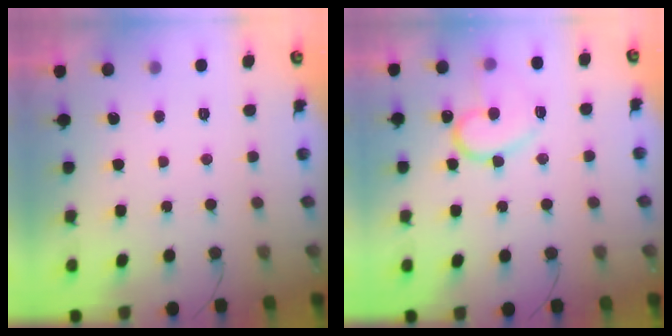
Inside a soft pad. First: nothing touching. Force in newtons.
{"total": 15.4, "press": 15.3, "slide": 1.6}